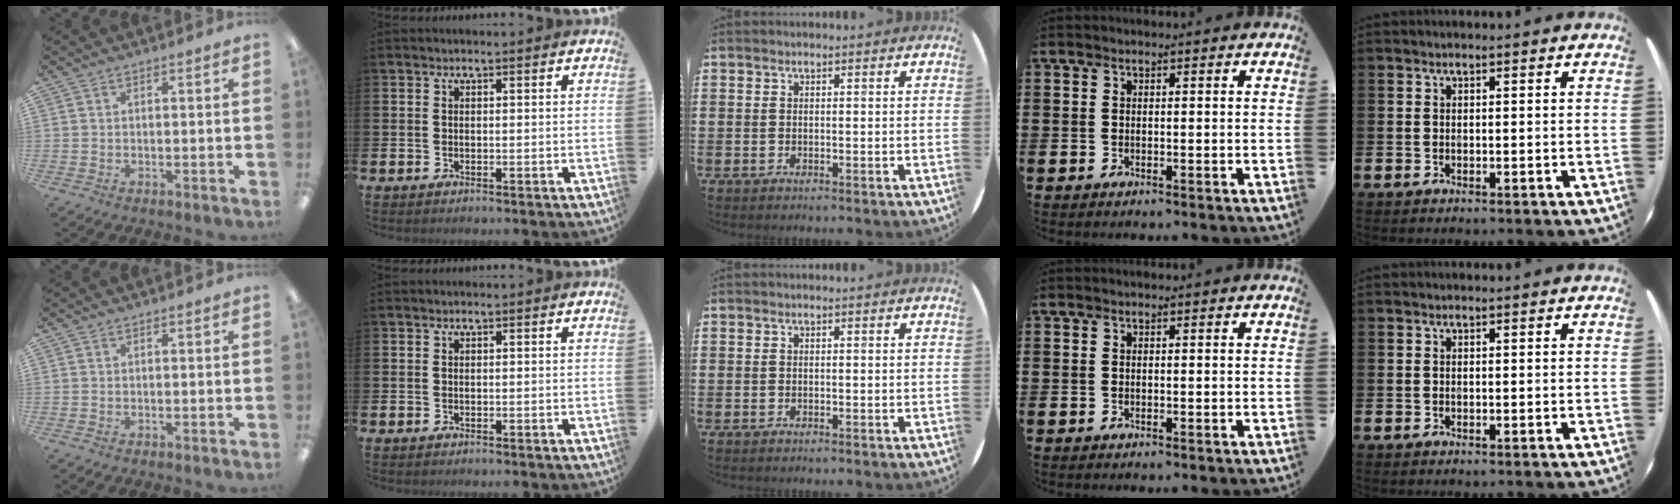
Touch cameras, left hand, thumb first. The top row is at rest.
{}